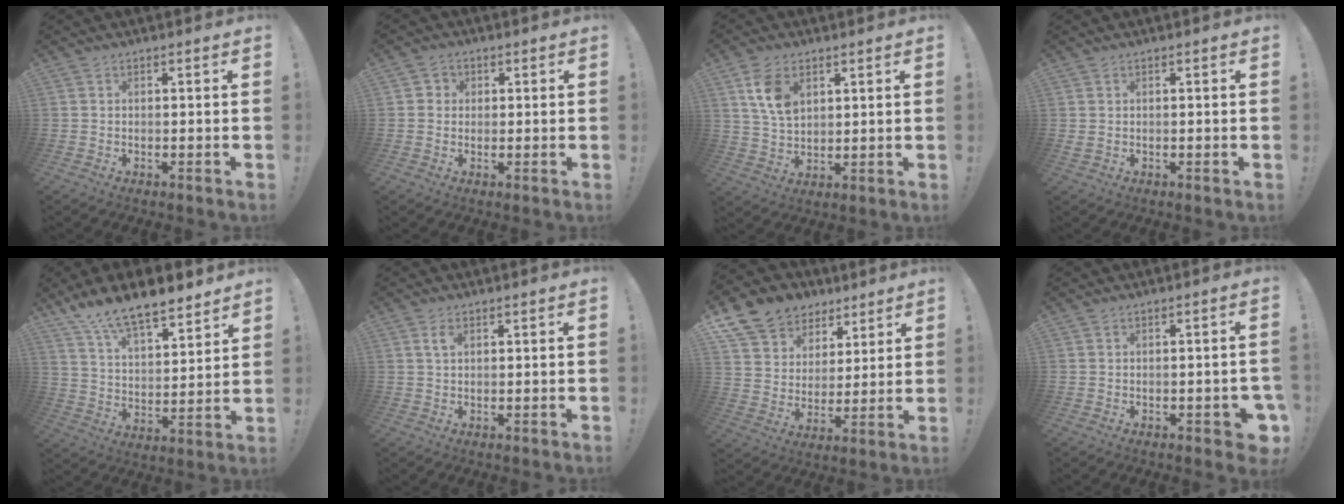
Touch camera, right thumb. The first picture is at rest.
{"total": 2.8, "force": [0.2, 2.7, 0.6], "torque": [-0.008, 0.003, 0.003]}
{"total": 9.4, "force": [4.4, 5.9, 5.9], "torque": [-0.103, -0.010, 0.082]}
{"total": 0.7, "force": [0.4, 0.3, 0.5], "torque": [-0.009, 0.002, 0.006]}
{"total": 13.1, "force": [11.2, 3.8, 5.5], "torque": [-0.108, -0.083, 0.201]}
{"total": 2.5, "force": [1.1, 1.3, 1.8], "torque": [-0.032, 0.001, 0.018]}
{"total": 11.8, "force": [7.7, 8.4, 3.0], "torque": [-0.052, -0.055, 0.152]}
{"total": 3.8, "force": [-1.7, 1.5, 3.1], "torque": [-0.049, 0.011, -0.021]}